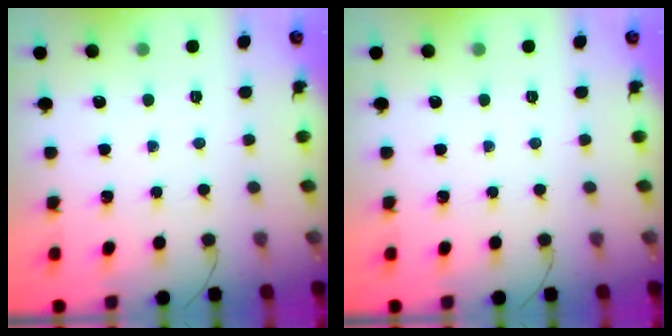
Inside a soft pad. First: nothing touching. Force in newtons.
{"total": 0.0}